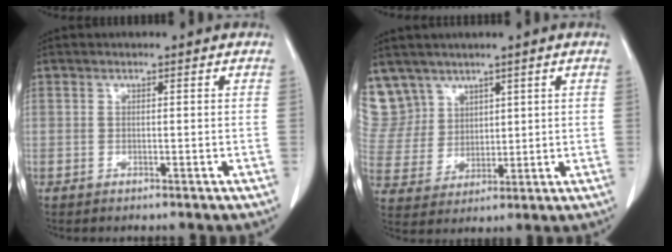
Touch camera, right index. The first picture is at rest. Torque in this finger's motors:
{"motor_torque": [-0.62, 0.63, -0.20, -0.03]}